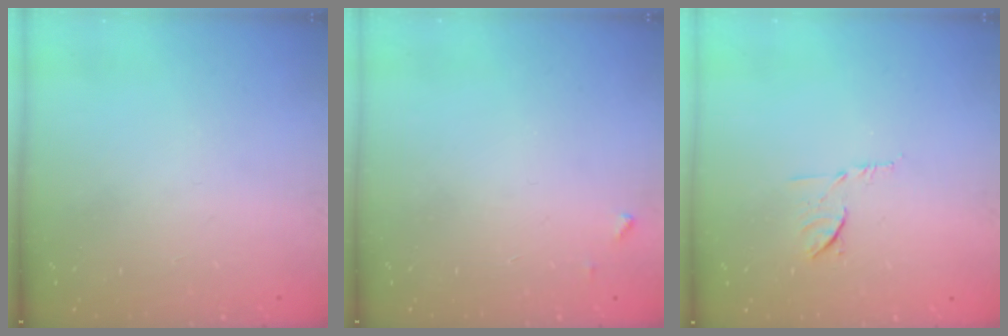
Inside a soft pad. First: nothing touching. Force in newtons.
{"total": 3.6, "press": 3.6, "slide": 0.2}
{"total": 6.6, "press": 6.5, "slide": 0.9}